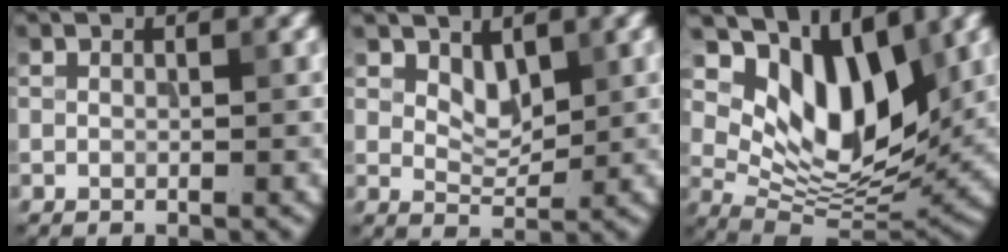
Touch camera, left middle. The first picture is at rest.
{"total": 2.3, "force": [1.4, 1.2, 1.3], "torque": [-0.024, -0.008, 0.026]}
{"total": 10.2, "force": [5.1, 5.1, 7.3], "torque": [-0.120, -0.013, 0.093]}